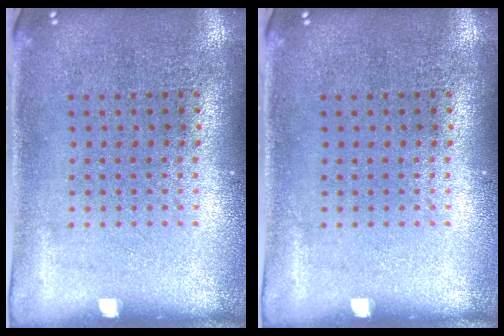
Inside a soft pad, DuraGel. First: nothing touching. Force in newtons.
{"total": 0.0}